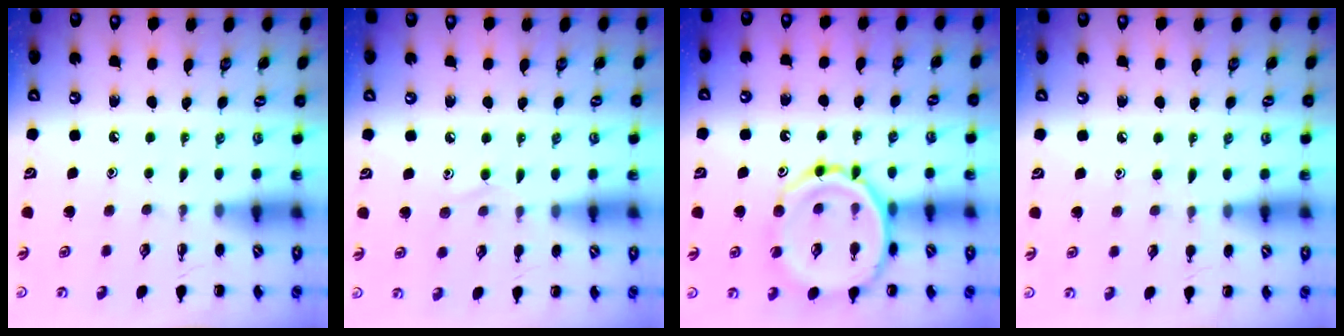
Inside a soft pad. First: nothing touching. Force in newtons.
{"total": 6.9, "press": 6.4, "slide": 2.5}
{"total": 15.2, "press": 15.1, "slide": 1.7}
{"total": 6.5, "press": 6.1, "slide": 2.3}